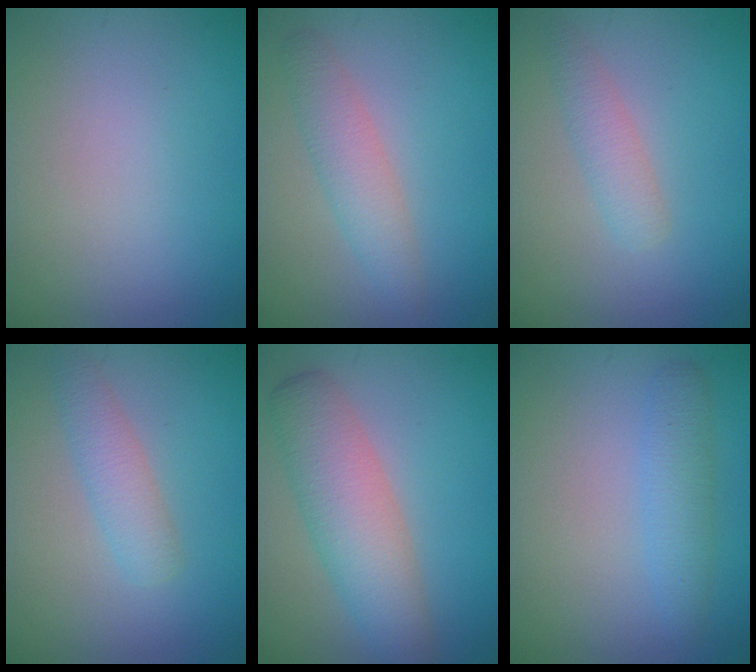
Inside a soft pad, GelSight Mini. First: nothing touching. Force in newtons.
{"total": 2.8, "press": 2.8, "slide": 0.0}
{"total": 1.9, "press": 1.9, "slide": 0.1}
{"total": 2.5, "press": 2.5, "slide": 0.1}
{"total": 5.5, "press": 5.5, "slide": 0.1}
{"total": 2.2, "press": 2.2, "slide": 0.2}